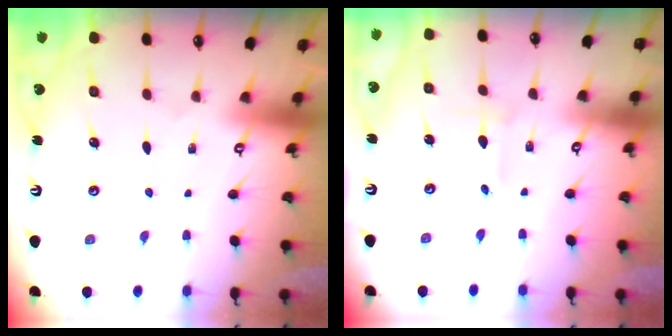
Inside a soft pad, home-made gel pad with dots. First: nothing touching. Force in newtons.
{"total": 1.8, "press": 1.7, "slide": 0.2}